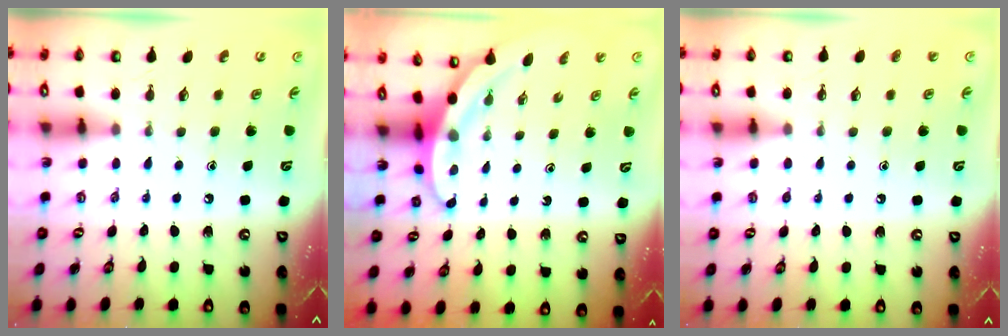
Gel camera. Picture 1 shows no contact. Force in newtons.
{"total": 3.4, "press": 3.4, "slide": 0.1}
{"total": 0.7, "press": 0.7, "slide": 0.0}